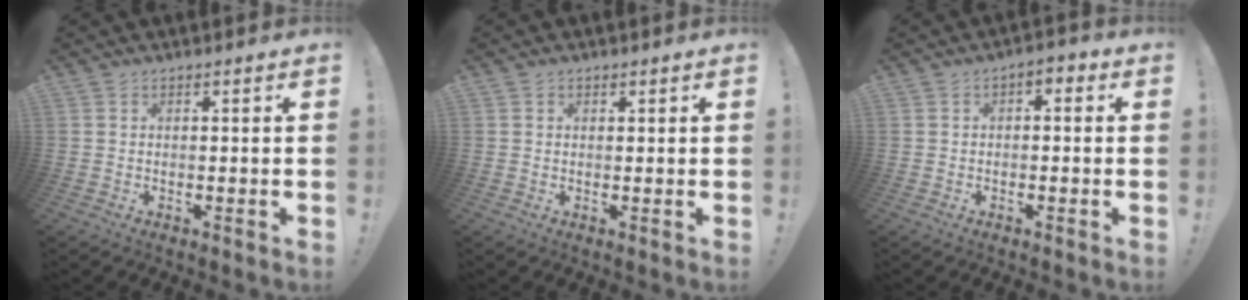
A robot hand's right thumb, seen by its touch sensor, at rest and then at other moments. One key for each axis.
{"total": 0.7, "fx": 0.5, "fy": 0.5, "fz": 0.0, "tx": 0.007, "ty": -0.003, "tz": 0.009}
{"total": 2.6, "fx": -0.9, "fy": 1.7, "fz": 1.7, "tx": -0.024, "ty": 0.010, "tz": -0.019}